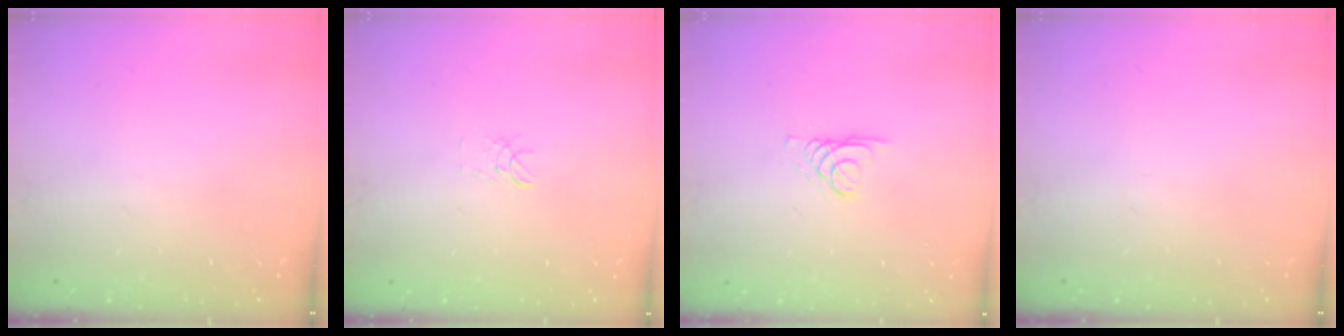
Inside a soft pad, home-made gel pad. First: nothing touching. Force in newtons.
{"total": 4.1, "press": 4.1, "slide": 0.4}
{"total": 1.5, "press": 1.5, "slide": 0.1}
{"total": 0.0}